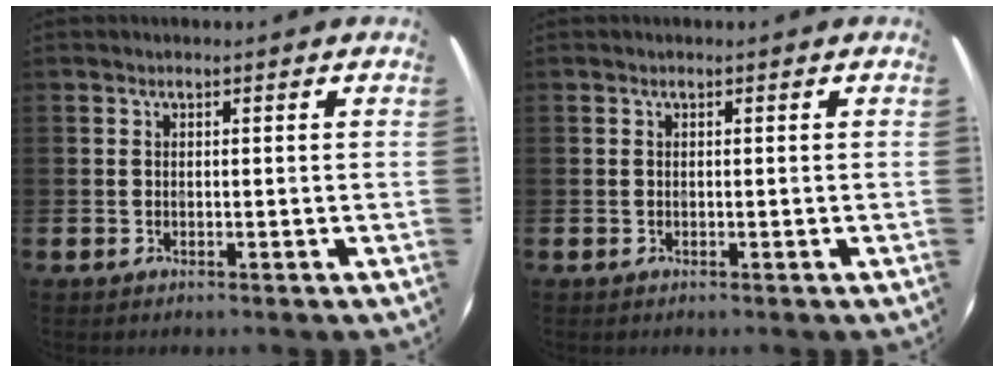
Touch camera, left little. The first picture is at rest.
{"total": 0.0}